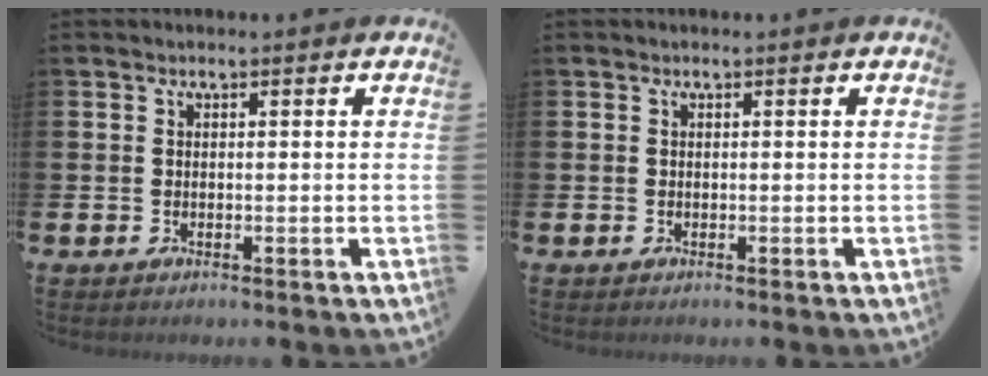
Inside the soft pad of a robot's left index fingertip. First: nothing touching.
{"total": 0.0}